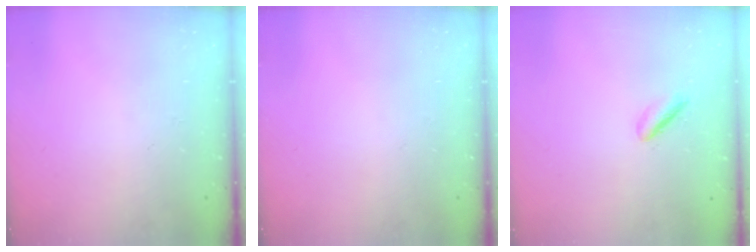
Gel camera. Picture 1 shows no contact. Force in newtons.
{"total": 0.0}
{"total": 1.8, "press": 1.7, "slide": 0.4}